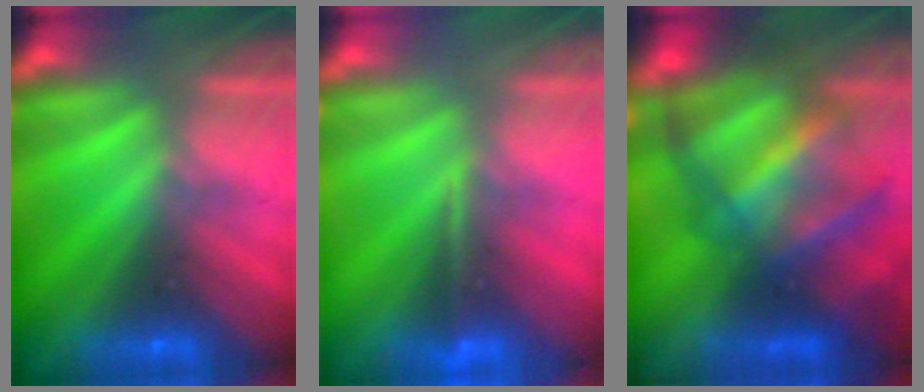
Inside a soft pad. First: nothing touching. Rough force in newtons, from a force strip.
{"total": 1.2}
{"total": 7.6}